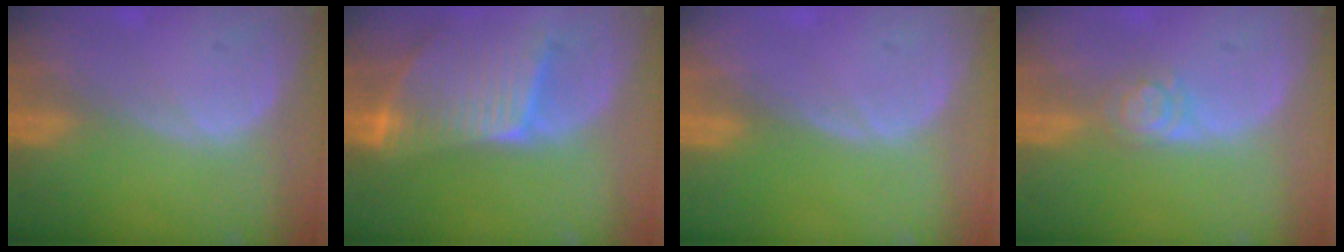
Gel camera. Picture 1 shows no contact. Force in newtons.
{"total": 9.6, "press": 8.4, "slide": 4.5}
{"total": 0.0}
{"total": 3.2, "press": 3.1, "slide": 0.4}